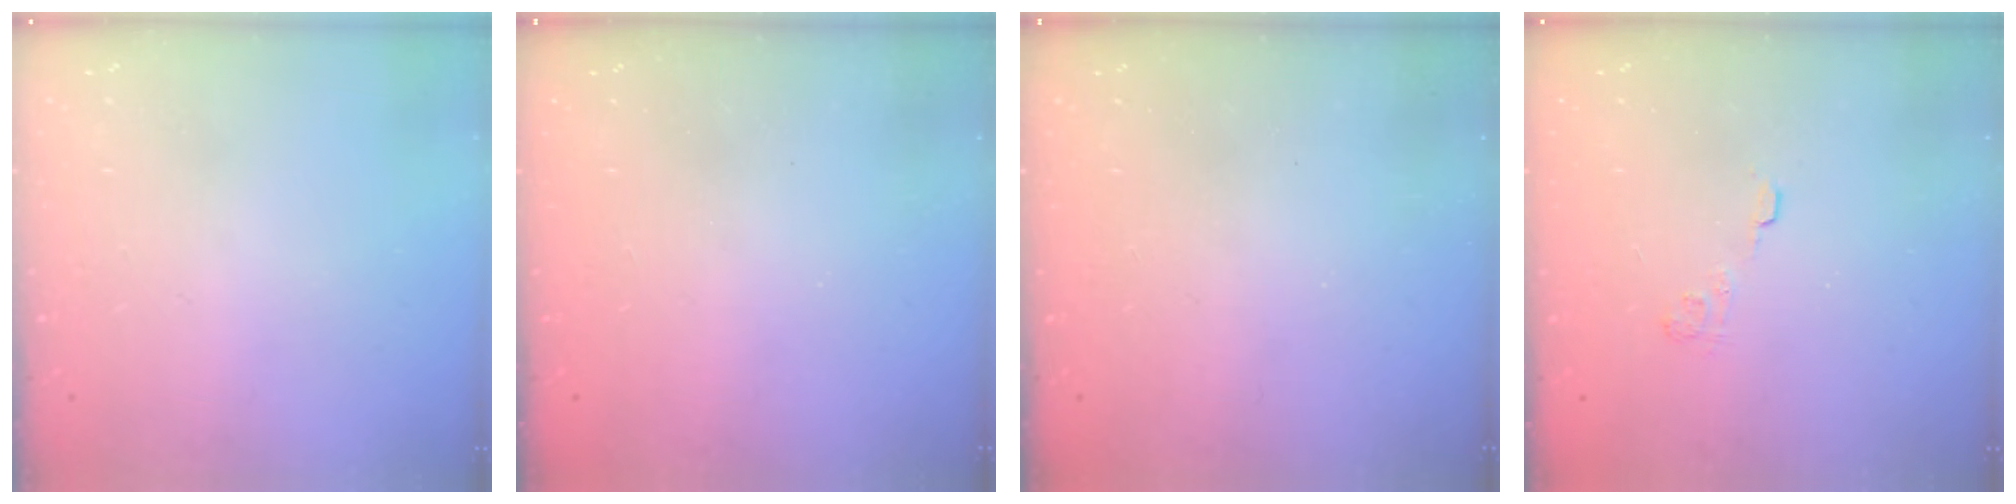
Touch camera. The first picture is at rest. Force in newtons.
{"total": 2.3, "press": 2.1, "slide": 0.8}
{"total": 2.3, "press": 2.2, "slide": 0.7}
{"total": 2.9, "press": 2.5, "slide": 1.4}